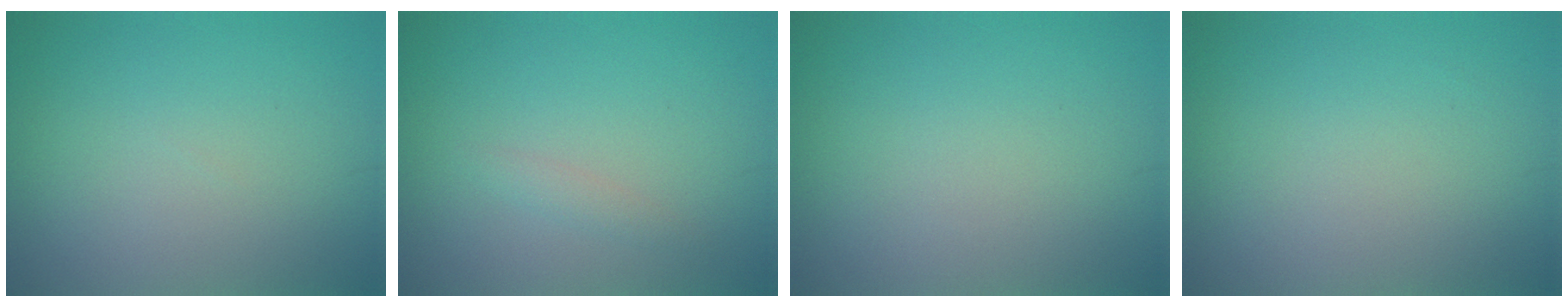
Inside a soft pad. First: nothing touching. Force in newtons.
{"total": 0.9, "press": 0.9, "slide": 0.1}
{"total": 0.0}
{"total": 0.0}